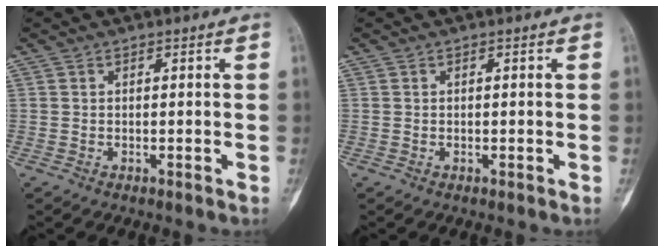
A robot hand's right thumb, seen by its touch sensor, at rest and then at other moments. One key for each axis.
{"total": 0.0}